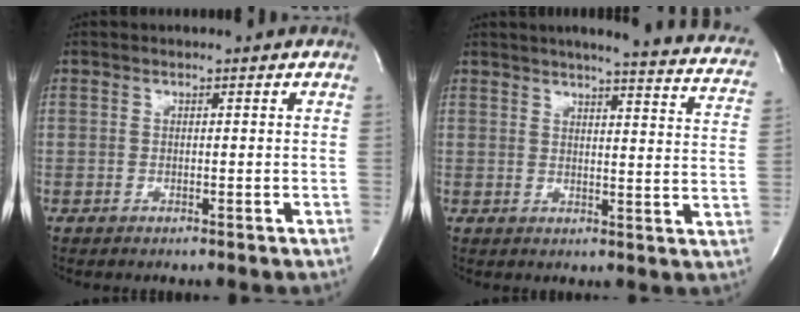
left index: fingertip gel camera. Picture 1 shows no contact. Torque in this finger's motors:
{"motor_torque": [-0.10, -0.11, 0.32, 0.08]}